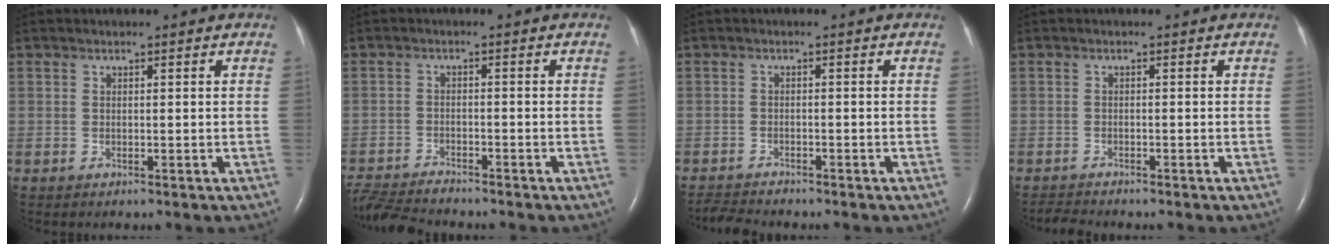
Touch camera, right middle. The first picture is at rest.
{"total": 8.2, "force": [-7.8, 0.6, 2.3], "torque": [-0.043, -0.015, -0.136]}
{"total": 3.0, "force": [-3.0, 0.0, 0.3], "torque": [-0.007, -0.015, -0.052]}
{"total": 1.7, "force": [-1.7, -0.1, -0.1], "torque": [-0.004, -0.011, -0.029]}